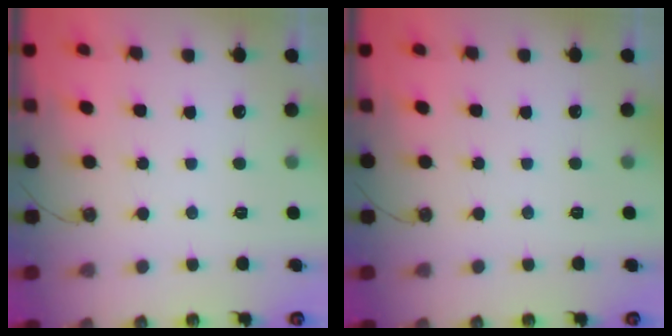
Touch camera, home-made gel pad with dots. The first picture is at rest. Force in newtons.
{"total": 0.0}